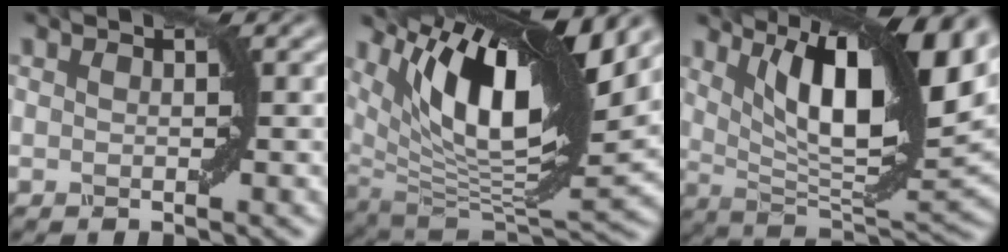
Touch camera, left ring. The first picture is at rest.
{"total": 13.4, "force": [6.6, 4.5, 10.8], "torque": [-0.196, 0.017, 0.122]}
{"total": 12.5, "force": [4.9, 3.6, 10.9], "torque": [-0.162, 0.003, 0.090]}